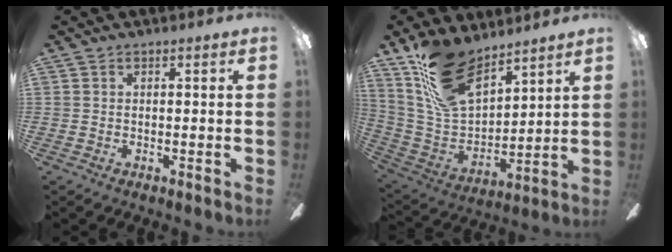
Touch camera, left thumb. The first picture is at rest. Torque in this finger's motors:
{"motor_torque": [0.37, 0.23, 1.14, -1.63, 0.10]}